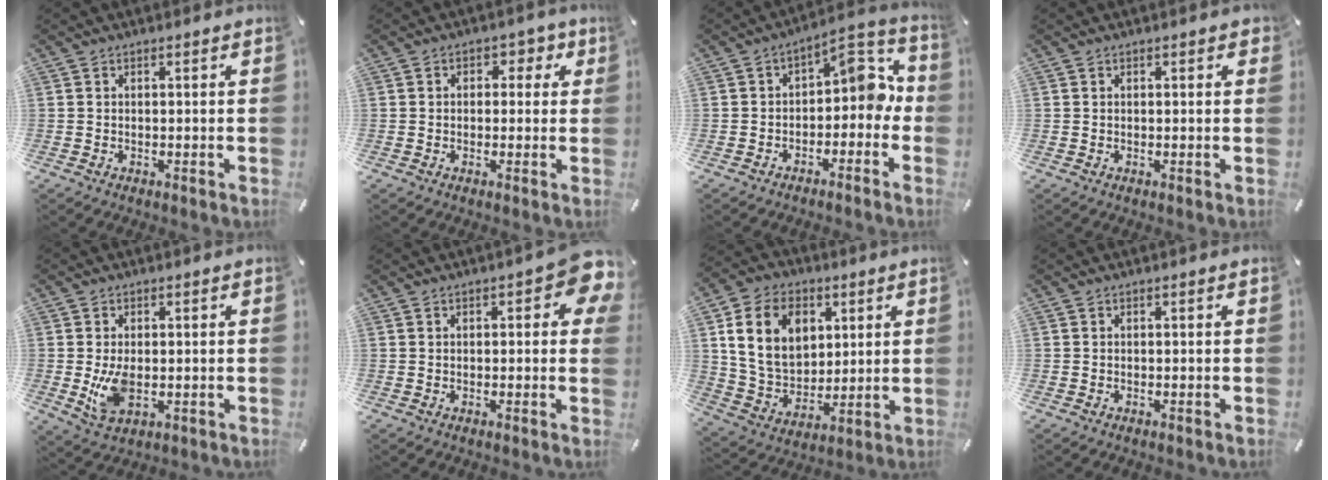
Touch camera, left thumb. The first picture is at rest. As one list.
[{"total": 3.3, "force": [0.0, 2.8, 1.8], "torque": [-0.015, 0.004, -0.009]}, {"total": 8.3, "force": [0.3, 5.0, 6.6], "torque": [-0.082, -0.007, -0.003]}, {"total": 0.6, "force": [0.2, 0.4, 0.4], "torque": [0.000, 0.000, 0.002]}, {"total": 6.6, "force": [-0.3, 3.9, 5.3], "torque": [-0.110, -0.011, -0.010]}, {"total": 7.3, "force": [2.5, 3.2, 6.1], "torque": [-0.068, -0.010, 0.036]}, {"total": 14.5, "force": [5.1, 11.2, 7.7], "torque": [-0.155, -0.007, 0.095]}, {"total": 0.0}]